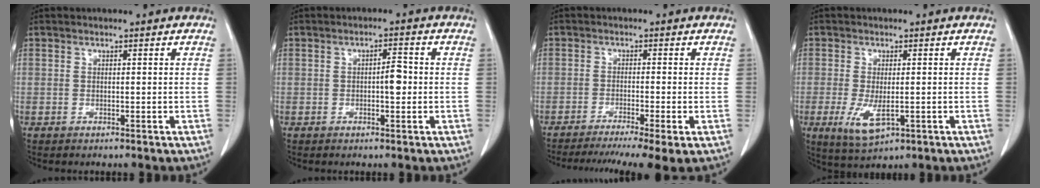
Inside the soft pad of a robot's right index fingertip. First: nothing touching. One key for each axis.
{"total": 2.7, "fx": -0.3, "fy": 0.9, "fz": 2.6, "tx": -0.039, "ty": 0.004, "tz": -0.005}
{"total": 10.0, "fx": -7.5, "fy": 0.0, "fz": 6.7, "tx": -0.097, "ty": -0.016, "tz": -0.115}
{"total": 5.5, "fx": -1.7, "fy": 1.9, "fz": 4.9, "tx": -0.094, "ty": -0.015, "tz": -0.020}